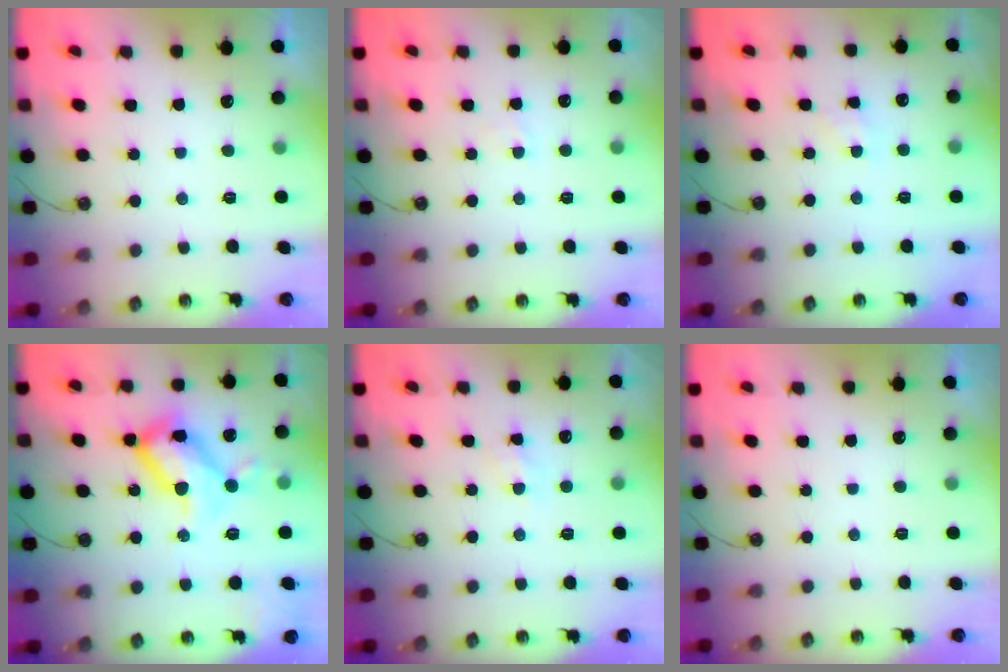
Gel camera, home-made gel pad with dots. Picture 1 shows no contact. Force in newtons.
{"total": 2.7, "press": 2.7, "slide": 0.4}
{"total": 2.1, "press": 2.1, "slide": 0.4}
{"total": 22.8, "press": 22.6, "slide": 2.5}
{"total": 6.7, "press": 6.6, "slide": 0.9}
{"total": 0.0}